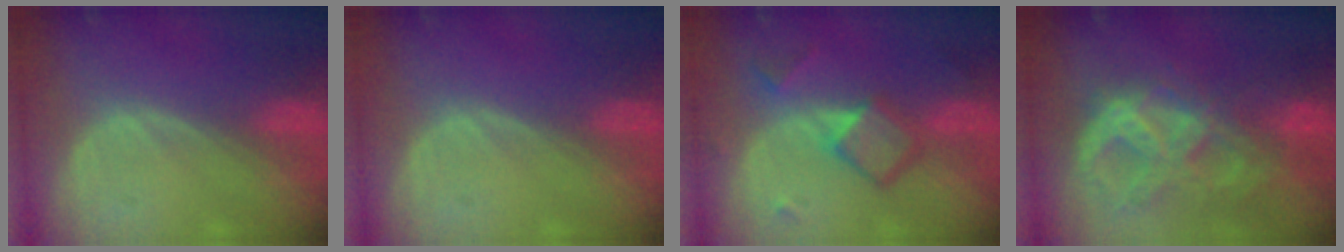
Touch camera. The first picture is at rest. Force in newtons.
{"total": 0.0}
{"total": 6.2, "press": 6.2, "slide": 0.3}
{"total": 10.9, "press": 9.2, "slide": 5.7}